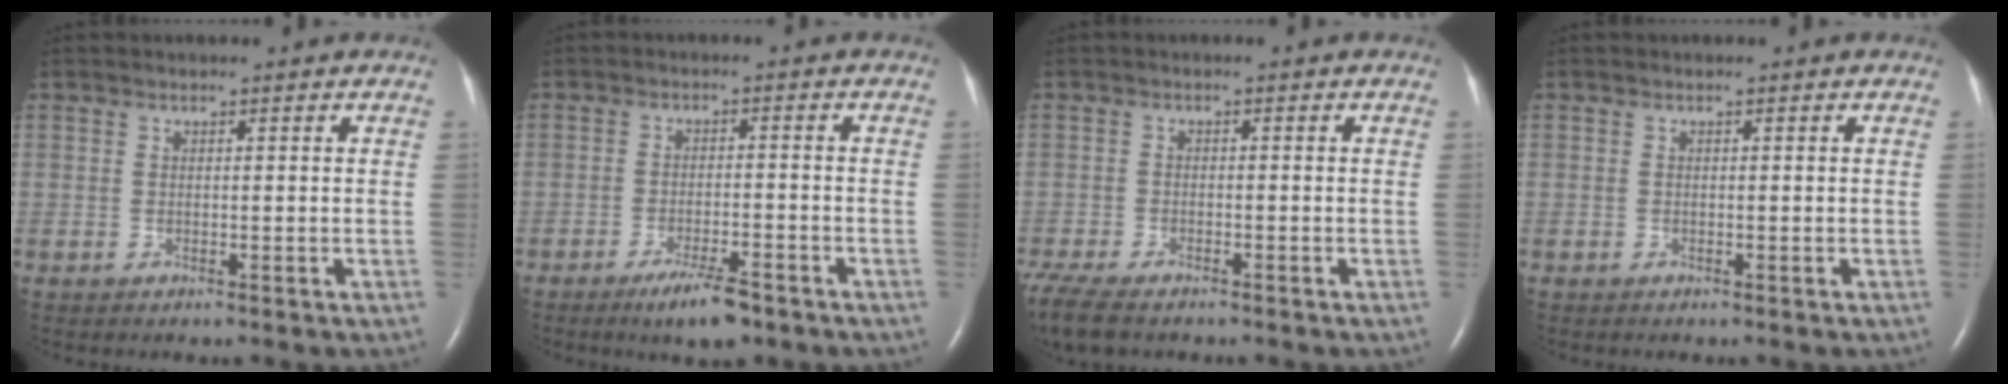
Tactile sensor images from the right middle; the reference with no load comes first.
{"total": 5.5, "force": [-3.8, 0.7, 3.9], "torque": [-0.075, -0.010, -0.061]}
{"total": 8.4, "force": [-6.3, 2.8, 4.7], "torque": [-0.107, -0.019, -0.106]}
{"total": 0.0}